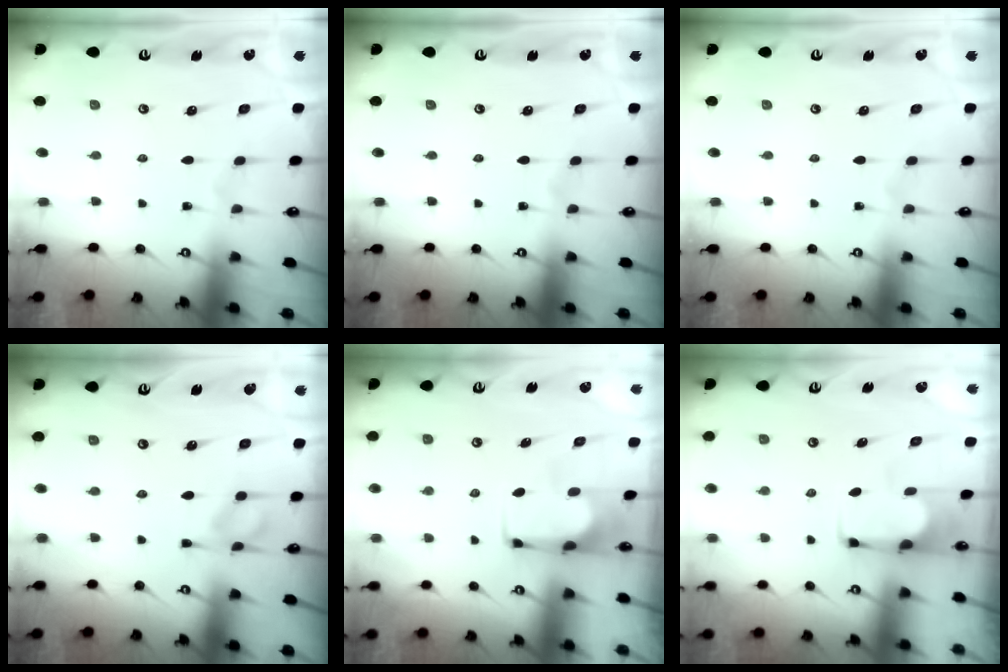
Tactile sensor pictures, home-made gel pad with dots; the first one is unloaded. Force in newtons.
{"total": 0.0}
{"total": 0.0}
{"total": 5.0, "press": 4.9, "slide": 0.7}
{"total": 0.0}
{"total": 1.8, "press": 1.6, "slide": 0.9}